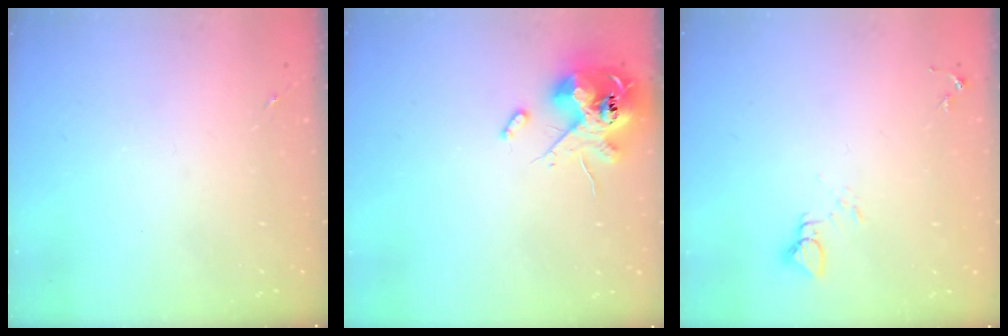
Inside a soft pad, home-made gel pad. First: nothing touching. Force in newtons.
{"total": 13.2, "press": 13.0, "slide": 2.2}
{"total": 3.1, "press": 3.1, "slide": 0.1}